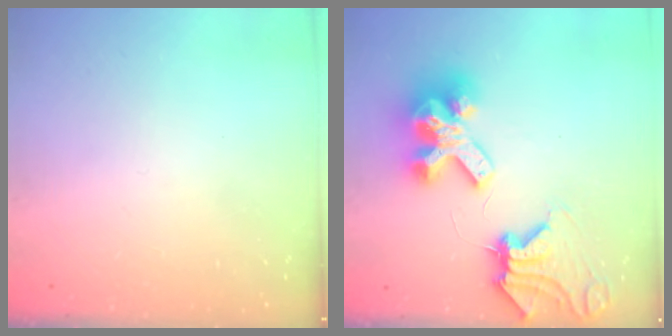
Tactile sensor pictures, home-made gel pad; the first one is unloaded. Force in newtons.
{"total": 15.2, "press": 15.1, "slide": 2.0}